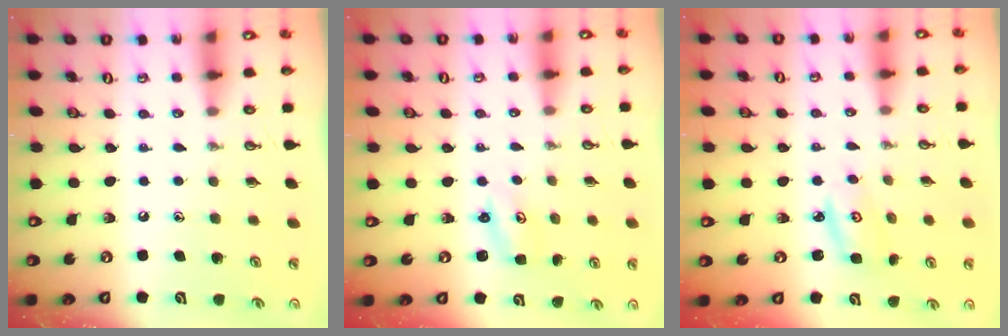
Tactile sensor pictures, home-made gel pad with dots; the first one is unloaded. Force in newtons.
{"total": 2.1, "press": 2.0, "slide": 0.3}
{"total": 2.9, "press": 2.9, "slide": 0.2}